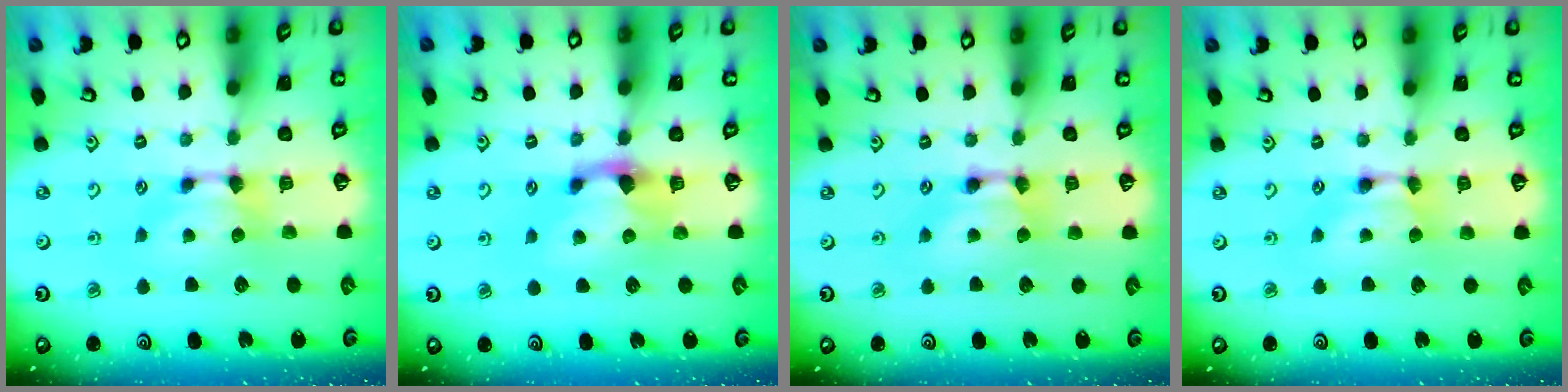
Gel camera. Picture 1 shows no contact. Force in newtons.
{"total": 1.7, "press": 1.3, "slide": 1.1}
{"total": 2.0, "press": 2.0, "slide": 0.1}
{"total": 1.8, "press": 1.7, "slide": 0.1}